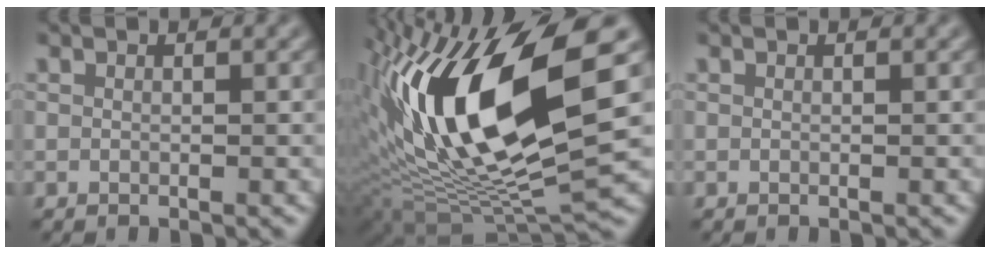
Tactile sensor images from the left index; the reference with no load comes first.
{"total": 16.1, "force": [3.0, 6.2, 14.5], "torque": [-0.274, 0.001, 0.047]}
{"total": 0.0}